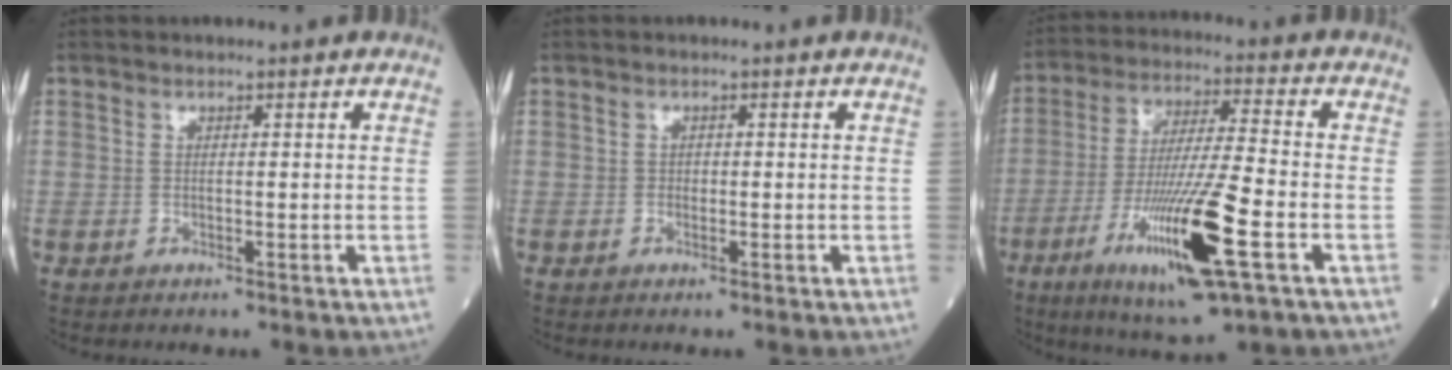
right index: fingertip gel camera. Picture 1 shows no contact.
{"total": 0.7, "force": [-0.1, 0.5, 0.4], "torque": [-0.007, 0.001, -0.003]}
{"total": 16.2, "force": [-6.3, 0.8, 14.9], "torque": [-0.287, -0.029, -0.110]}